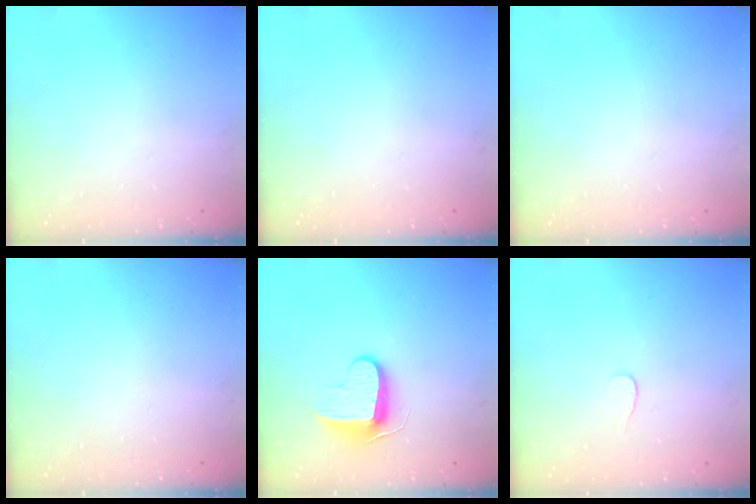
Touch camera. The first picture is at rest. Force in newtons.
{"total": 0.0}
{"total": 0.0}
{"total": 0.0}
{"total": 10.4, "press": 10.3, "slide": 0.9}
{"total": 3.3, "press": 3.3, "slide": 0.4}